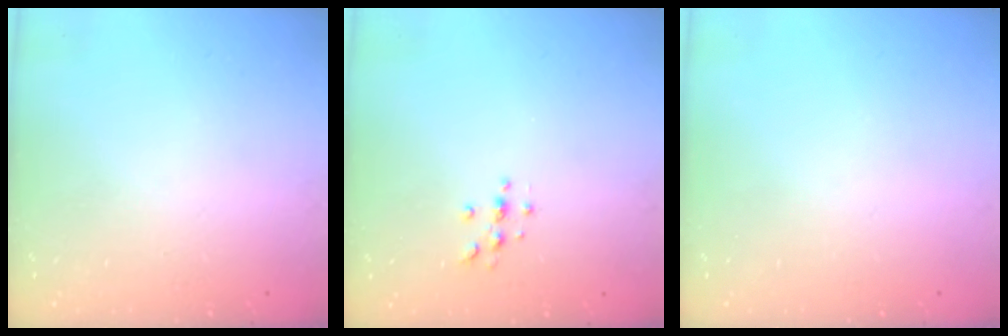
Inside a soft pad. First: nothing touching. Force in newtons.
{"total": 3.0, "press": 3.0, "slide": 0.4}
{"total": 0.0}